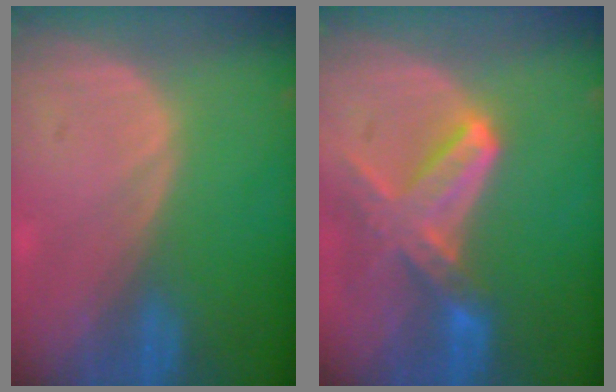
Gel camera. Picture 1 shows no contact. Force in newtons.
{"total": 7.8, "press": 6.9, "slide": 3.6}